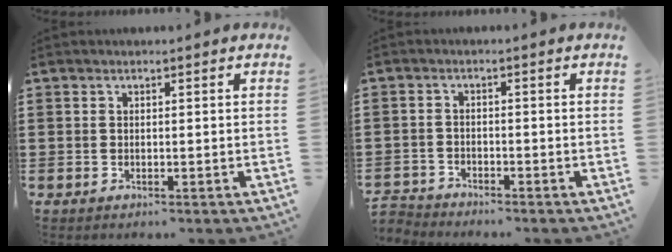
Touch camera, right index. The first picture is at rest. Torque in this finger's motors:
{"motor_torque": [-1.00, 1.14, -1.05, -0.21]}